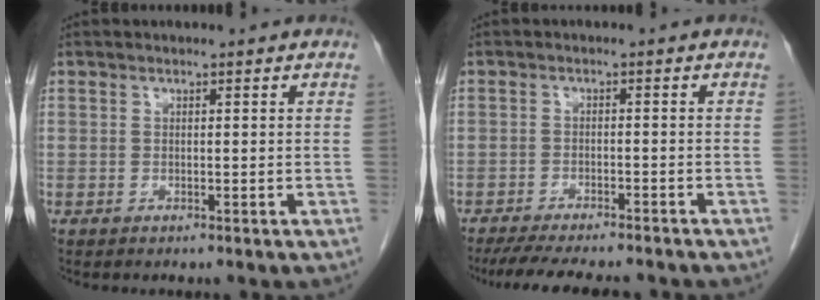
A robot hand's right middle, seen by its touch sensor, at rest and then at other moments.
{"total": 11.8, "force": [-10.4, 2.0, 5.2], "torque": [-0.074, -0.011, -0.142]}